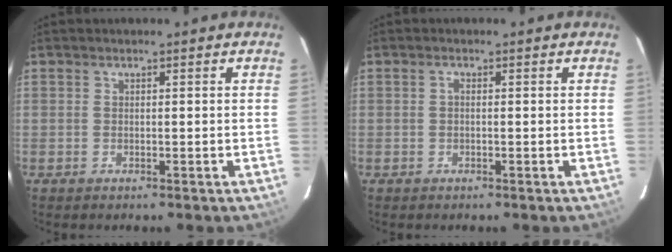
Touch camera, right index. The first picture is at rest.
{"total": 0.6, "force": [-0.1, 0.3, 0.5], "torque": [-0.008, 0.004, -0.004]}